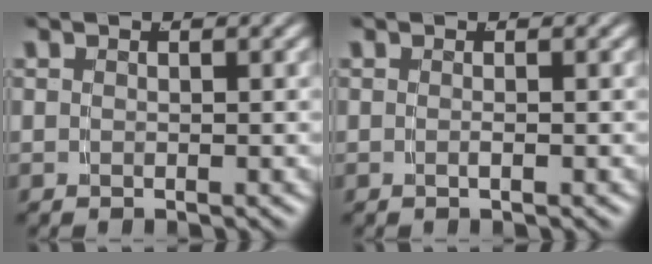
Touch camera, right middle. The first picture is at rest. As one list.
[{"total": 0.6, "force": [-0.3, -0.4, 0.4], "torque": [-0.008, -0.002, -0.003]}]